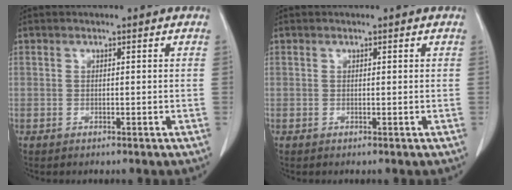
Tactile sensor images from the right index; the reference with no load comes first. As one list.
[{"total": 0.0}]